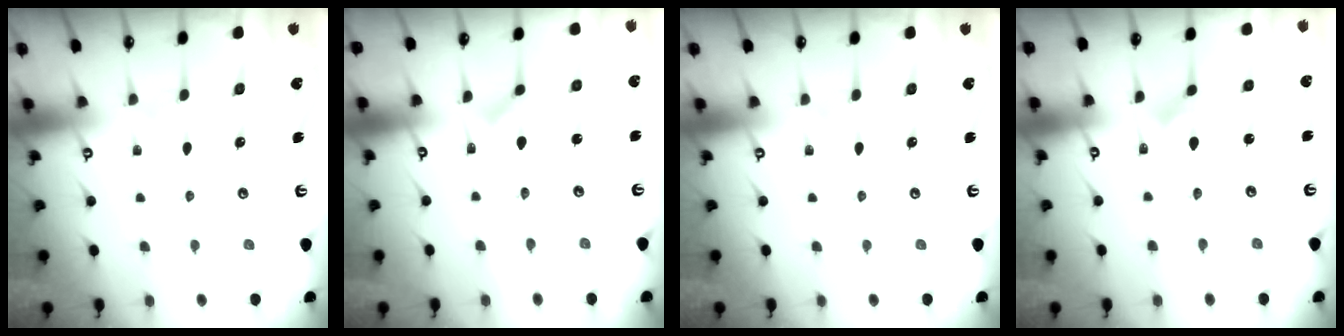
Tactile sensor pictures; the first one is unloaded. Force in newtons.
{"total": 3.9, "press": 3.8, "slide": 0.4}
{"total": 0.0}
{"total": 2.6, "press": 2.6, "slide": 0.2}